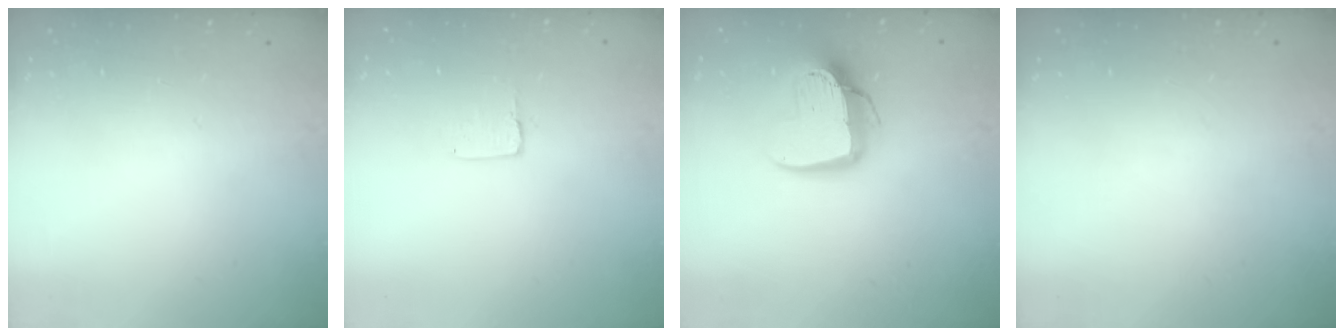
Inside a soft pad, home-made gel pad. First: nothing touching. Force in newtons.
{"total": 2.0, "press": 2.0, "slide": 0.0}
{"total": 13.5, "press": 13.5, "slide": 1.1}
{"total": 0.0}